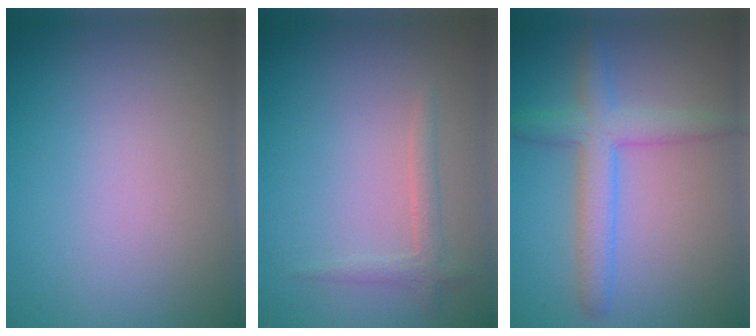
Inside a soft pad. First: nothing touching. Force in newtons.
{"total": 1.4, "press": 1.4, "slide": 0.1}
{"total": 4.0, "press": 4.0, "slide": 0.1}